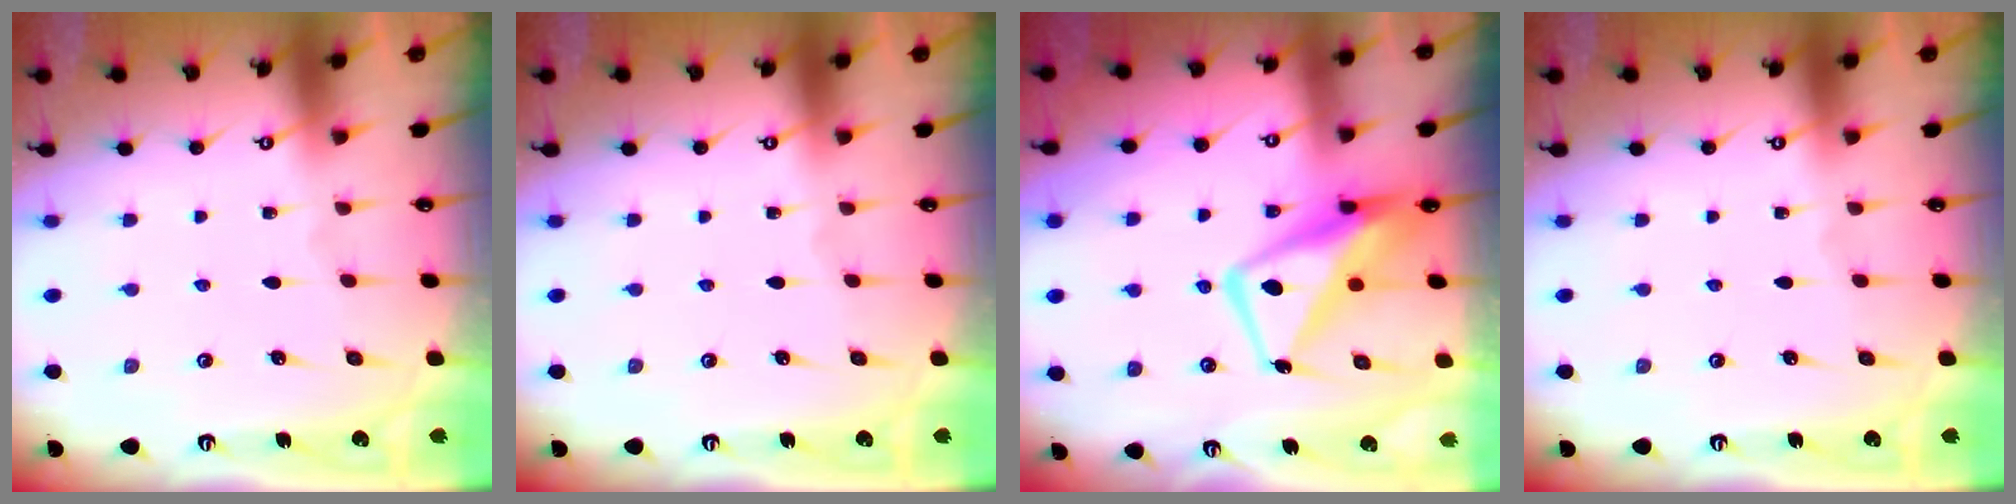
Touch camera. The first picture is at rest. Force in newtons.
{"total": 0.0}
{"total": 10.4, "press": 10.3, "slide": 1.7}
{"total": 0.0}